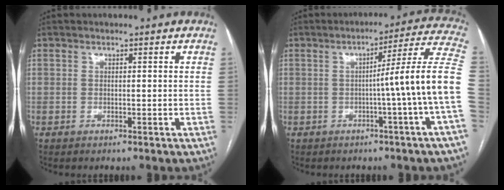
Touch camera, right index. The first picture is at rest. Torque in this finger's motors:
{"motor_torque": [1.33, -0.25, 0.57, 0.13]}